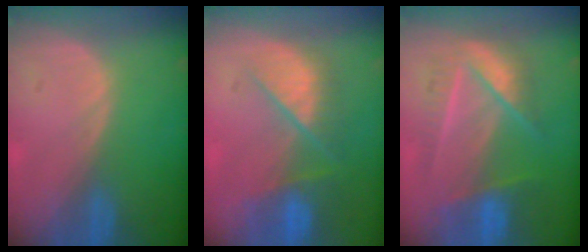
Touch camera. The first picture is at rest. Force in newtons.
{"total": 9.0, "press": 7.7, "slide": 4.6}
{"total": 7.8, "press": 7.6, "slide": 1.8}